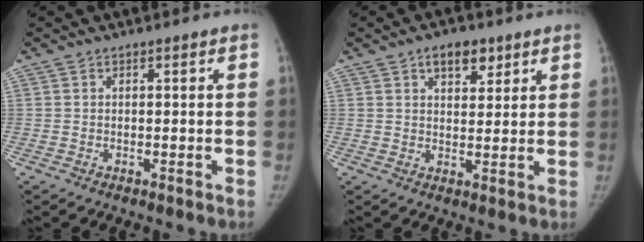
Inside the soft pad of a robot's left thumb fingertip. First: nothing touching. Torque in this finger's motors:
{"motor_torque": [-0.01, -0.13, 0.72, -0.20, 0.01]}